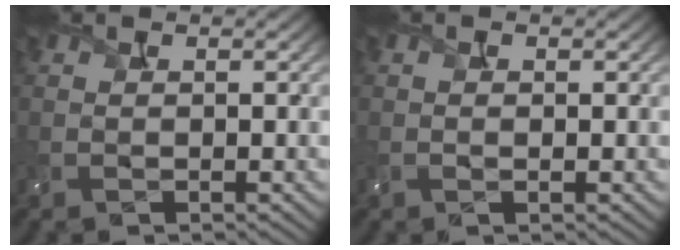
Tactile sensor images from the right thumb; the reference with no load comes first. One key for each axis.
{"total": 0.9, "fx": 0.0, "fy": 0.3, "fz": 0.8, "tx": -0.018, "ty": 0.002, "tz": 0.000}